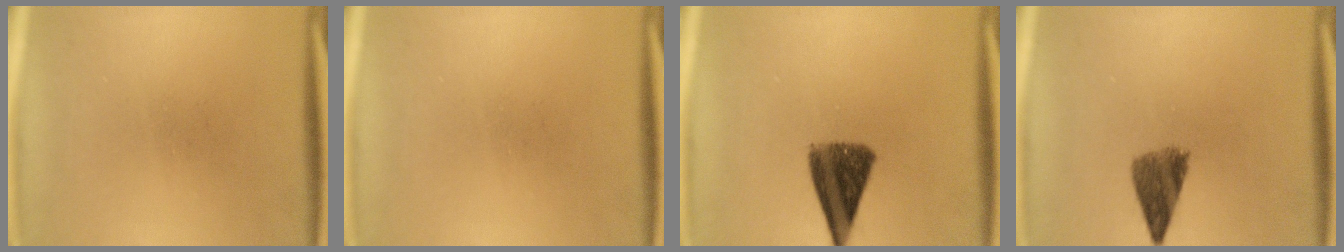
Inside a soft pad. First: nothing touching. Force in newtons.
{"total": 0.0}
{"total": 9.4}
{"total": 5.2}